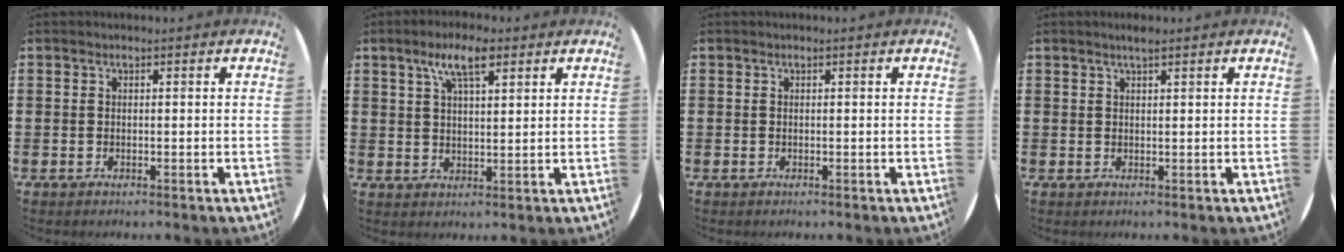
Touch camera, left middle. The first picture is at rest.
{"total": 6.2, "force": [3.8, 2.1, 4.4], "torque": [-0.081, 0.003, 0.064]}
{"total": 0.0}
{"total": 1.5, "force": [1.3, 0.1, 0.8], "torque": [-0.017, 0.003, 0.023]}